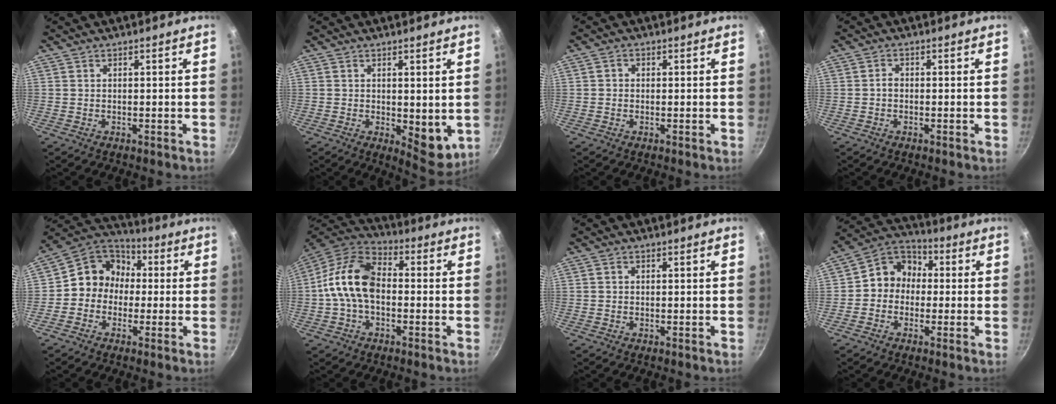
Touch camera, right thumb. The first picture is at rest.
{"total": 6.5, "force": [0.3, 3.3, 5.6], "torque": [-0.058, -0.015, 0.014]}
{"total": 1.2, "force": [0.0, 1.1, 0.5], "torque": [-0.007, 0.005, -0.001]}
{"total": 1.3, "force": [-0.2, 1.0, 0.8], "torque": [-0.013, 0.007, -0.007]}
{"total": 10.8, "force": [-0.1, 9.6, 4.8], "torque": [-0.038, 0.036, -0.026]}
{"total": 13.4, "force": [-0.8, 8.6, 10.3], "torque": [-0.171, 0.040, -0.035]}
{"total": 0.6, "force": [0.0, 0.5, 0.2], "torque": [-0.004, 0.003, 0.001]}
{"total": 8.8, "force": [-0.3, 7.8, 4.2], "torque": [-0.028, 0.033, -0.031]}